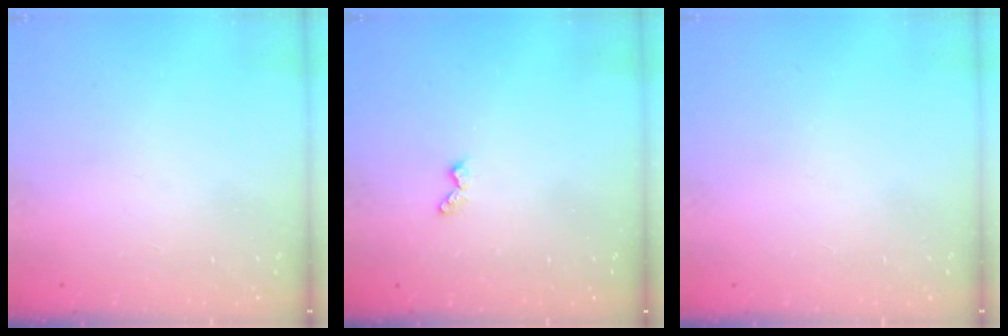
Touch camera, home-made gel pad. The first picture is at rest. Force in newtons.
{"total": 3.8, "press": 3.8, "slide": 0.6}
{"total": 0.0}